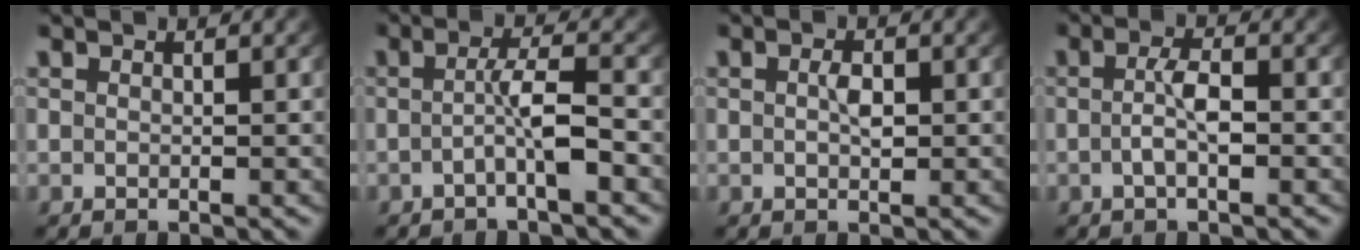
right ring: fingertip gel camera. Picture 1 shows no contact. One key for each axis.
{"total": 3.0, "fx": -1.4, "fy": 0.0, "fz": 2.7, "tx": -0.050, "ty": -0.007, "tz": -0.020}
{"total": 1.4, "fx": -0.1, "fy": 0.6, "fz": 1.2, "tx": -0.030, "ty": -0.012, "tz": 0.003}
{"total": 2.7, "fx": -0.9, "fy": 0.6, "fz": 2.5, "tx": -0.049, "ty": -0.006, "tz": -0.012}